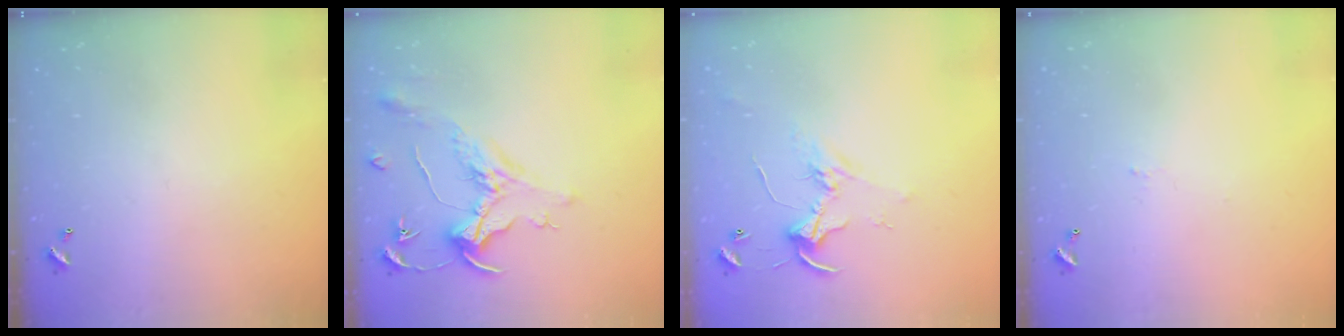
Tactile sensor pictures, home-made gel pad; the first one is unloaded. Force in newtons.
{"total": 1.6, "press": 1.4, "slide": 0.7}
{"total": 2.5, "press": 2.5, "slide": 0.2}
{"total": 1.7, "press": 1.6, "slide": 0.3}